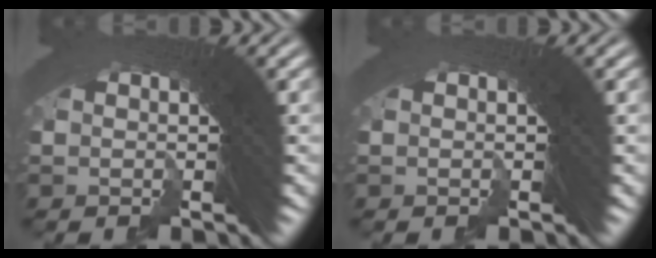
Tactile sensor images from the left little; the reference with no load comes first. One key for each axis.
{"total": 0.0}